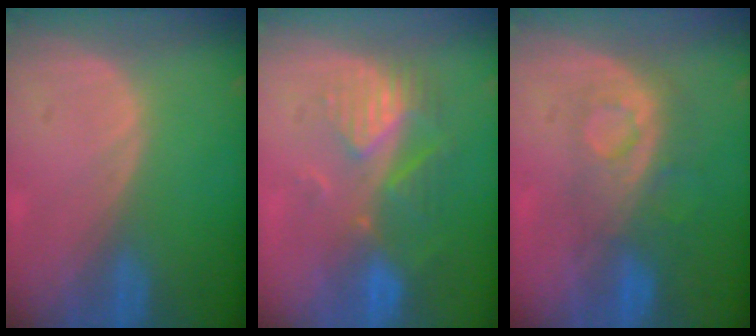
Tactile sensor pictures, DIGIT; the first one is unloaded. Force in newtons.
{"total": 8.9, "press": 7.7, "slide": 4.3}
{"total": 8.3, "press": 7.3, "slide": 3.8}